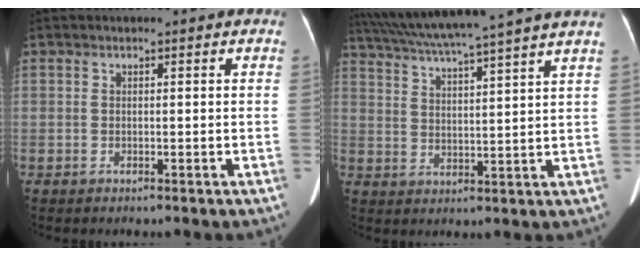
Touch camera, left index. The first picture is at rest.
{"total": 17.8, "force": [15.3, -1.9, 8.9], "torque": [-0.161, 0.005, 0.221]}